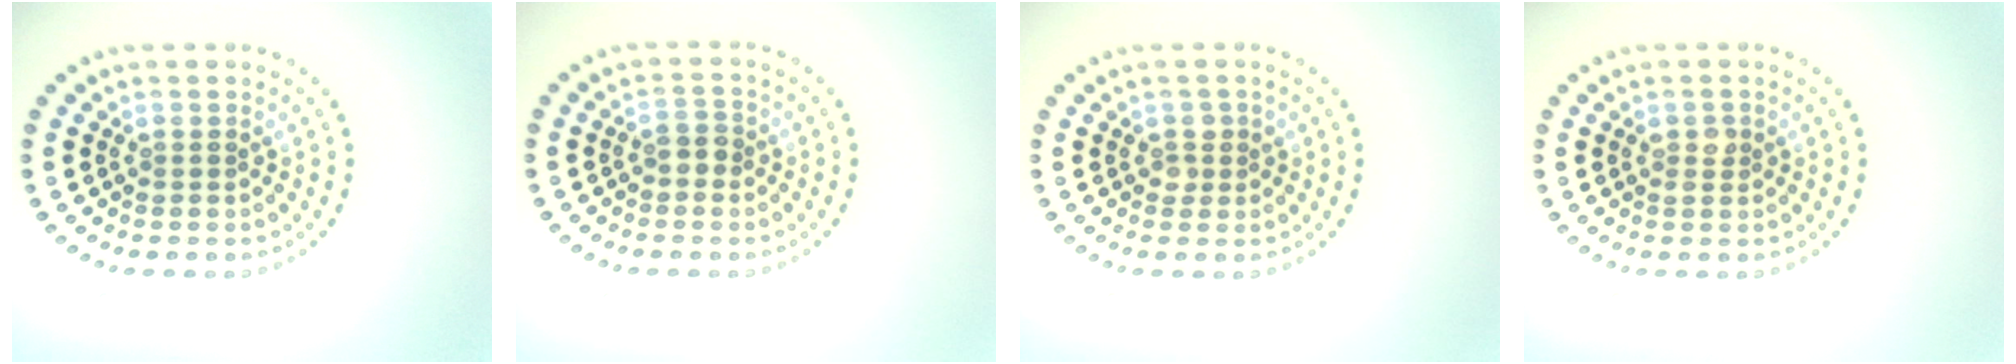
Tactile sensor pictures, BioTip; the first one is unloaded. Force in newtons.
{"total": 1.4, "press": 1.3, "slide": 0.6}
{"total": 1.2, "press": 1.1, "slide": 0.4}
{"total": 1.1, "press": 1.1, "slide": 0.0}